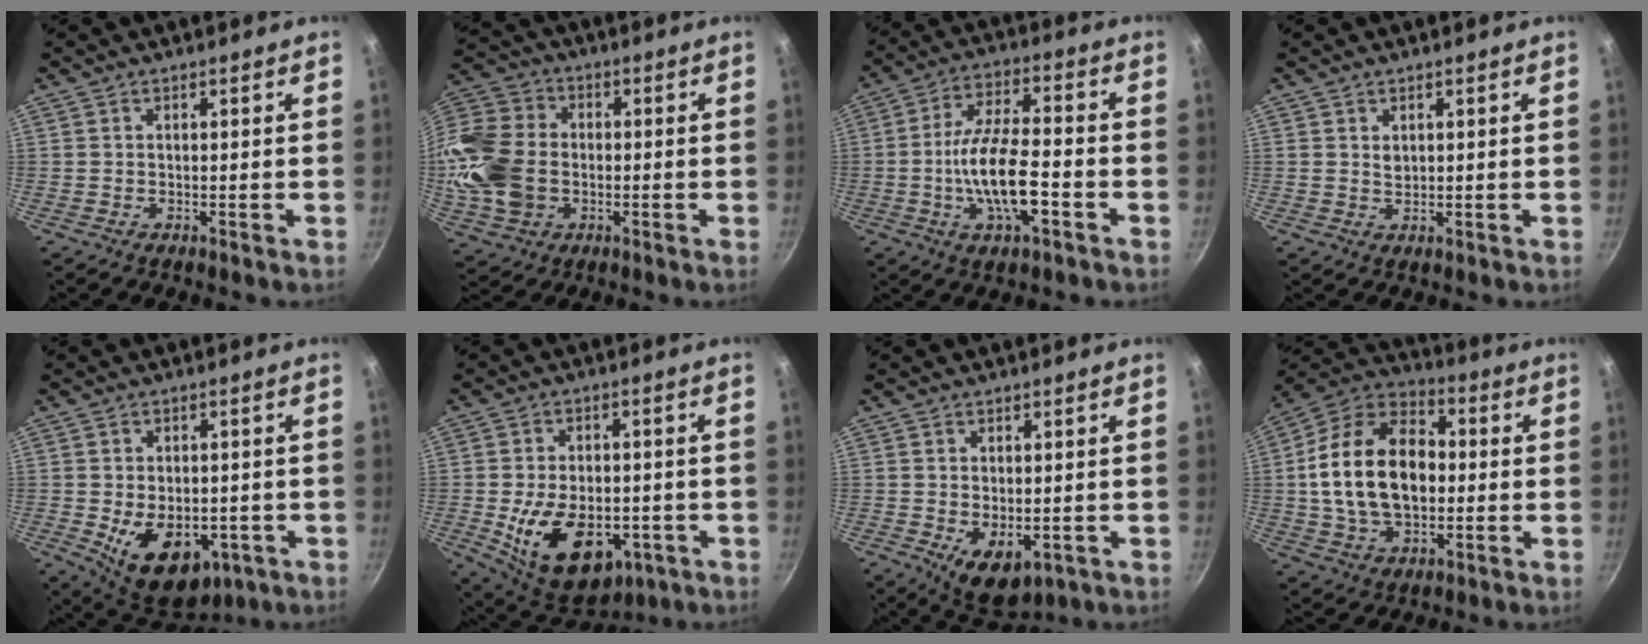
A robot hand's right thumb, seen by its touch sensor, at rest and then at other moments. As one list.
[{"total": 18.2, "force": [-1.9, 14.1, 11.4], "torque": [-0.233, 0.022, -0.040]}, {"total": 13.2, "force": [-4.0, 4.7, 11.7], "torque": [-0.209, 0.027, -0.077]}, {"total": 1.4, "force": [0.6, 1.0, 0.7], "torque": [-0.009, -0.002, 0.012]}, {"total": 13.8, "force": [-4.0, 8.8, 9.8], "torque": [-0.114, -0.007, -0.038]}, {"total": 17.9, "force": [-5.0, 11.3, 13.0], "torque": [-0.184, 0.000, -0.059]}, {"total": 7.3, "force": [-1.6, 4.4, 5.6], "torque": [-0.072, -0.014, -0.008]}, {"total": 20.3, "force": [0.1, 13.5, 15.2], "torque": [-0.241, 0.032, -0.007]}]